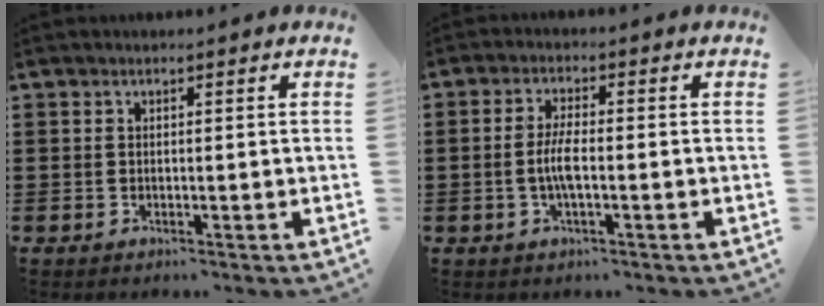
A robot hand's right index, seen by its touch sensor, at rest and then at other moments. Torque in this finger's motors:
{"motor_torque": [2.14, 0.00, 0.44, 0.06]}